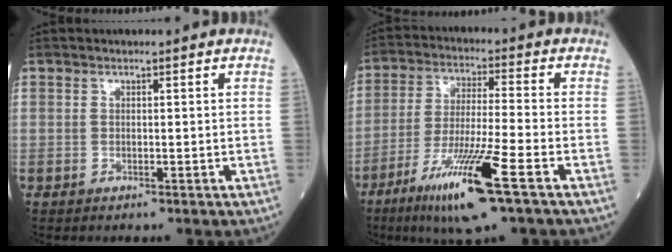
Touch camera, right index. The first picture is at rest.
{"total": 13.5, "force": [-7.1, 0.0, 11.4], "torque": [-0.220, -0.031, -0.128]}